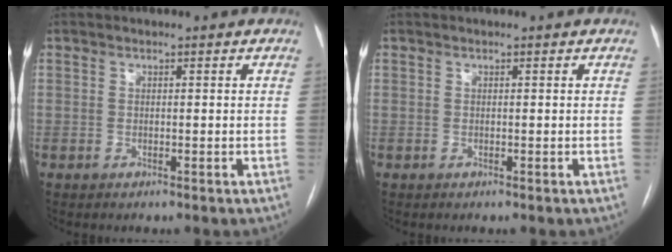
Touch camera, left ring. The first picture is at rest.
{"total": 0.0}